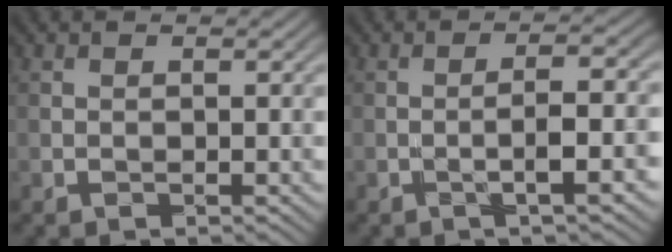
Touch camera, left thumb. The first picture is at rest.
{"total": 2.9, "force": [-1.2, -0.2, 2.6], "torque": [-0.044, 0.012, -0.026]}